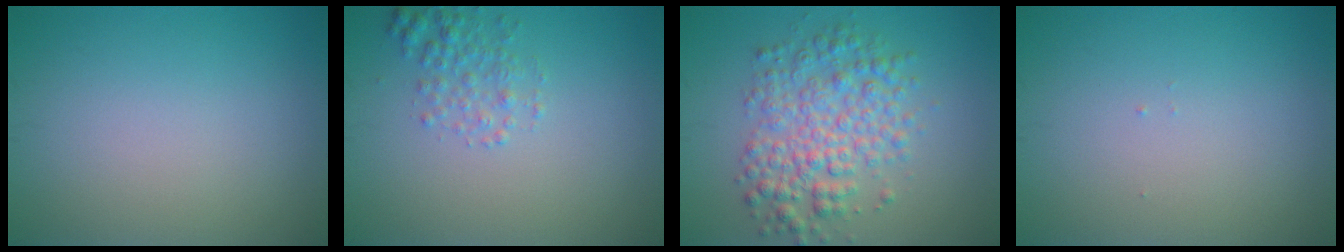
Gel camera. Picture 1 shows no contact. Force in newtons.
{"total": 2.0, "press": 2.0, "slide": 0.1}
{"total": 5.4, "press": 5.4, "slide": 0.0}
{"total": 0.0}